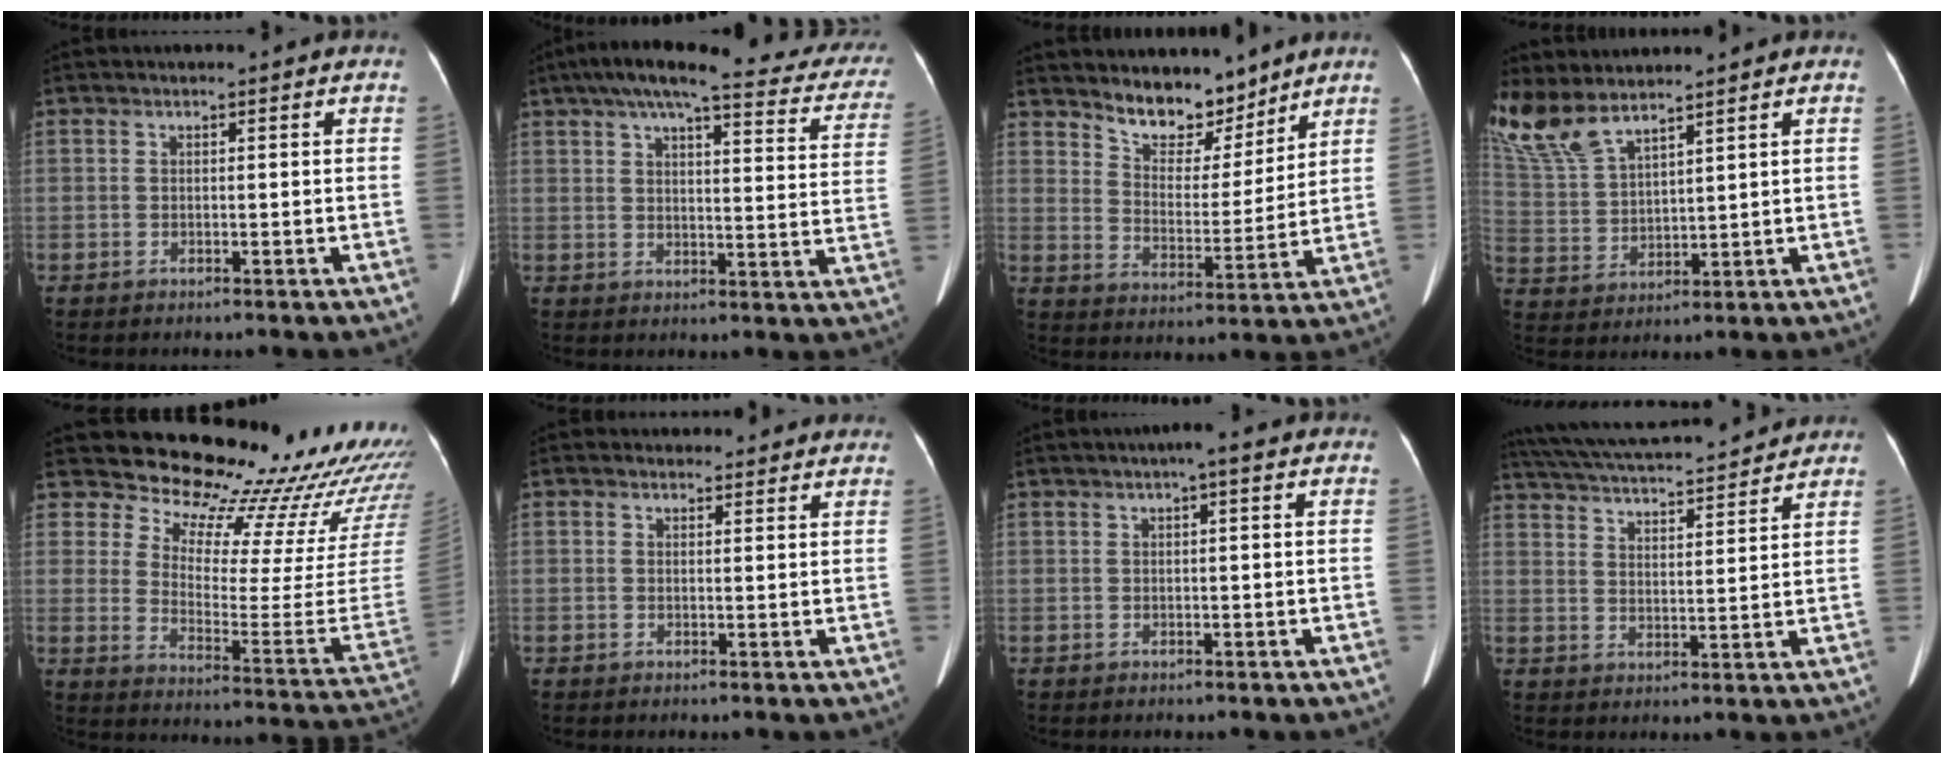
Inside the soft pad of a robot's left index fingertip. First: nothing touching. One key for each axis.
{"total": 27.7, "fx": 22.8, "fy": 5.1, "fz": 14.8, "tx": -0.205, "ty": -0.015, "tz": 0.262}
{"total": 8.5, "fx": 7.3, "fy": 3.1, "fz": 2.9, "tx": -0.045, "ty": -0.005, "tz": 0.135}
{"total": 12.8, "fx": 10.8, "fy": 3.2, "fz": 6.0, "tx": -0.155, "ty": 0.003, "tz": 0.233}
{"total": 22.4, "fx": 21.4, "fy": 3.3, "fz": 5.9, "tx": -0.090, "ty": -0.144, "tz": 0.255}
{"total": 3.5, "fx": 2.8, "fy": 2.2, "fz": -0.5, "tx": 0.026, "ty": 0.005, "tz": 0.025}
{"total": 1.7, "fx": 0.5, "fy": -0.1, "fz": 1.6, "tx": -0.025, "ty": 0.007, "tz": 0.010}
{"total": 18.5, "fx": 17.0, "fy": 1.8, "fz": 7.0, "tx": -0.127, "ty": 0.026, "tz": 0.254}